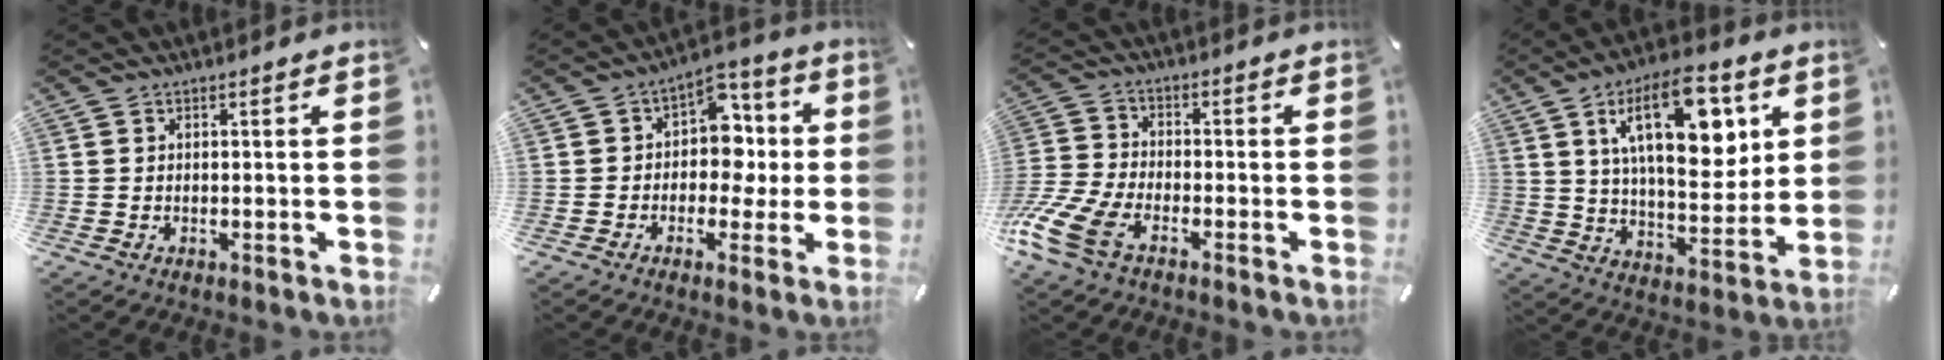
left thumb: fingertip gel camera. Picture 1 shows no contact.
{"total": 9.3, "force": [-0.2, 7.8, 5.1], "torque": [-0.065, 0.001, -0.005]}
{"total": 10.7, "force": [-6.3, 5.5, 6.7], "torque": [-0.169, 0.011, -0.124]}
{"total": 20.8, "force": [8.4, 10.0, 16.2], "torque": [-0.253, -0.024, 0.127]}